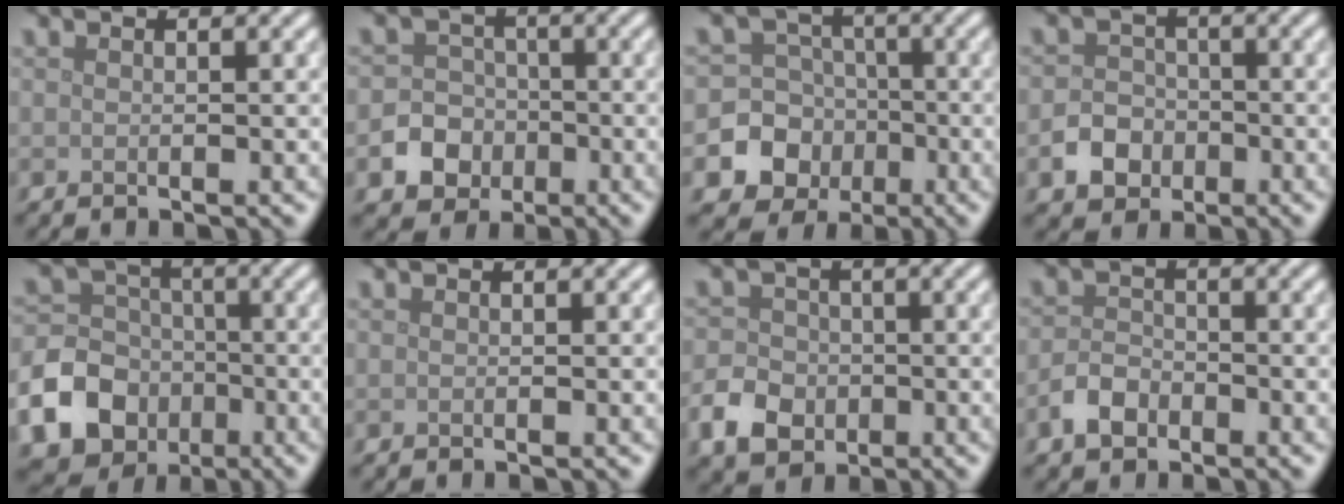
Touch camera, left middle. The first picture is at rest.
{"total": 5.1, "force": [-1.9, 4.5, 1.4], "torque": [-0.001, -0.003, -0.057]}
{"total": 8.6, "force": [-2.8, 7.9, 1.8], "torque": [-0.023, -0.009, -0.082]}
{"total": 3.2, "force": [-1.3, 2.6, 1.2], "torque": [-0.019, 0.001, -0.026]}
{"total": 12.5, "force": [-4.9, 10.8, 3.9], "torque": [-0.088, -0.042, -0.108]}
{"total": 0.0}
{"total": 4.3, "force": [-1.7, 3.5, 1.8], "torque": [-0.034, 0.001, -0.041]}
{"total": 2.6, "force": [-1.6, 1.7, 1.2], "torque": [-0.020, 0.005, -0.037]}